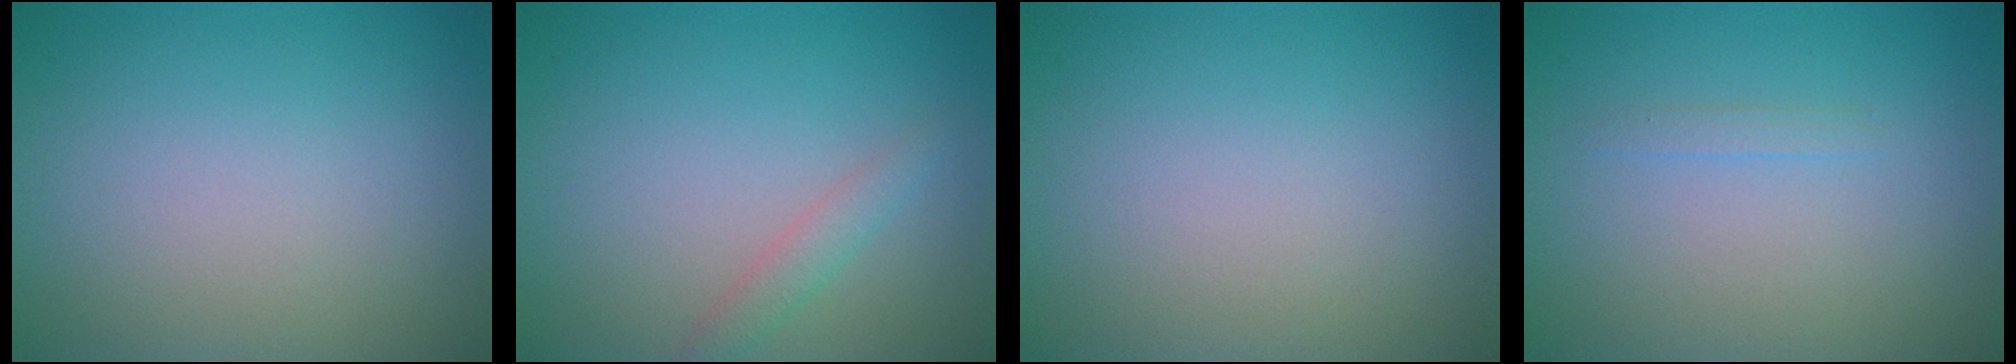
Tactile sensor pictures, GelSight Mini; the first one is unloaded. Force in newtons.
{"total": 1.4, "press": 1.4, "slide": 0.0}
{"total": 0.0}
{"total": 0.6, "press": 0.6, "slide": 0.0}